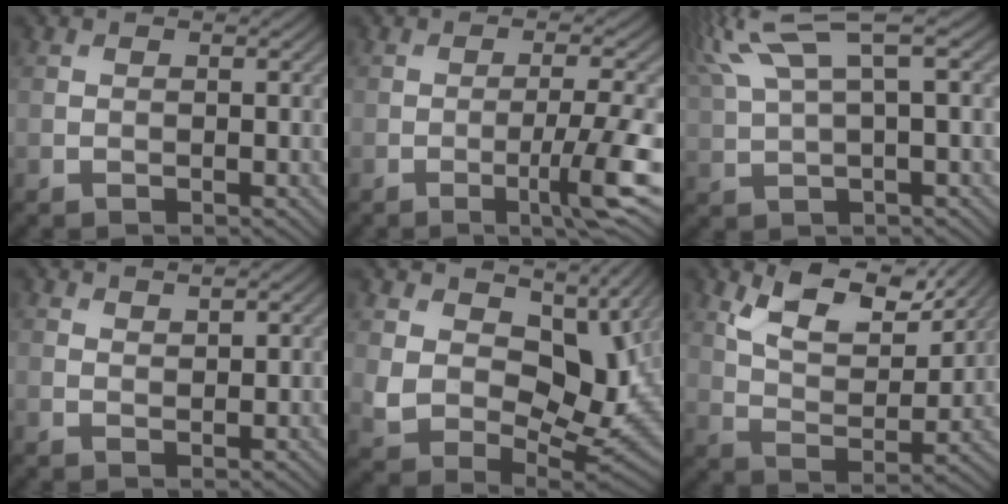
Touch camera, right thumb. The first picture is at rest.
{"total": 5.4, "force": [-1.7, 0.4, 5.1], "torque": [-0.085, 0.007, -0.034]}
{"total": 9.4, "force": [4.2, 2.4, 8.0], "torque": [-0.182, 0.037, 0.082]}
{"total": 1.0, "force": [0.9, 0.1, 0.3], "torque": [-0.008, -0.004, 0.019]}
{"total": 11.8, "force": [3.3, 8.1, 8.0], "torque": [-0.170, -0.022, 0.065]}
{"total": 10.5, "force": [6.8, 4.1, 6.9], "torque": [-0.140, -0.006, 0.123]}